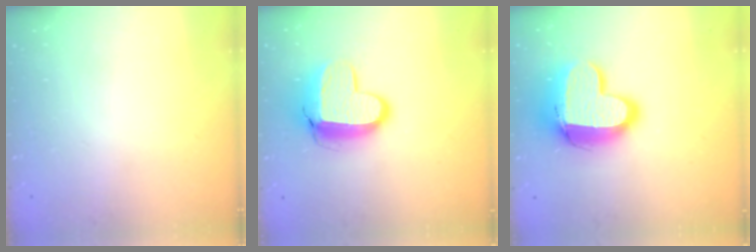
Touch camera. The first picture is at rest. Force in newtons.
{"total": 11.8, "press": 11.8, "slide": 1.2}
{"total": 16.0, "press": 16.0, "slide": 1.1}